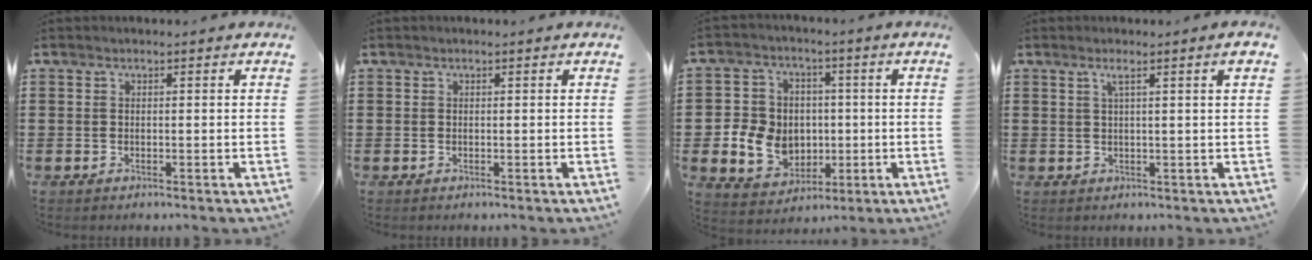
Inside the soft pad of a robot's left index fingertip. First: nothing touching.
{"total": 0.0}
{"total": 8.3, "force": [-0.8, 7.7, 2.9], "torque": [-0.082, 0.018, -0.008]}
{"total": 2.7, "force": [1.4, -0.4, 2.2], "torque": [-0.043, -0.003, 0.022]}